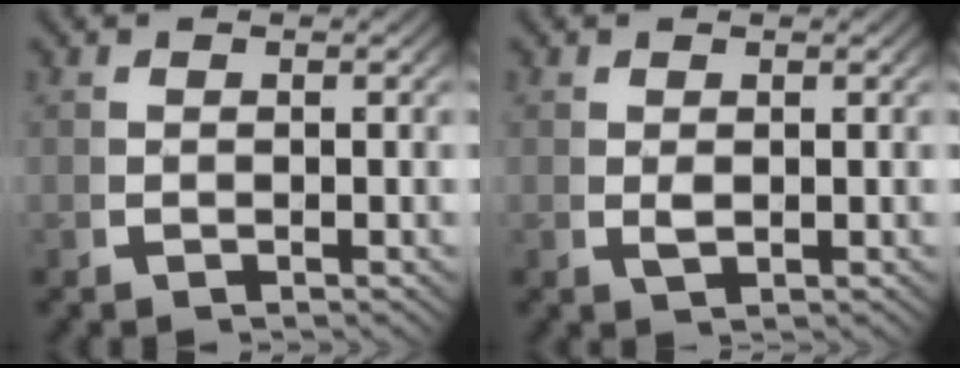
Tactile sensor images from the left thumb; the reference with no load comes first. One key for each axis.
{"total": 0.9, "fx": 0.4, "fy": 0.4, "fz": 0.8, "tx": -0.020, "ty": -0.005, "tz": 0.014}